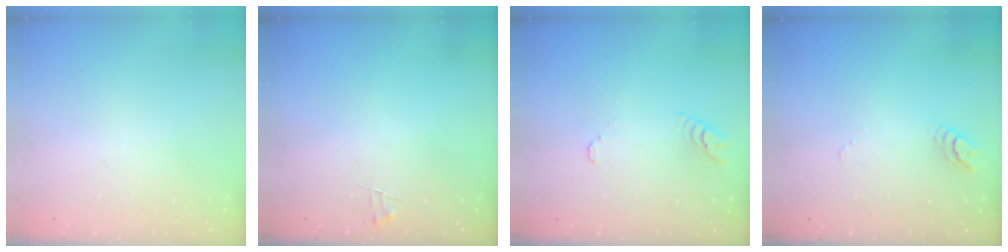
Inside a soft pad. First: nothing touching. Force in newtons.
{"total": 3.3, "press": 3.2, "slide": 0.3}
{"total": 3.7, "press": 3.7, "slide": 0.2}
{"total": 3.4, "press": 3.4, "slide": 0.4}